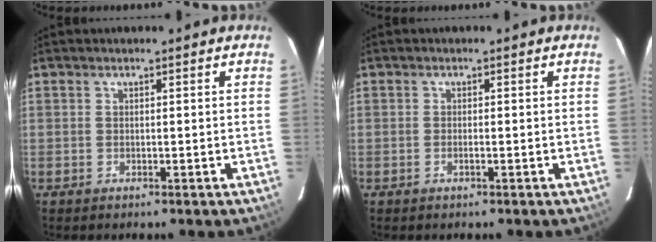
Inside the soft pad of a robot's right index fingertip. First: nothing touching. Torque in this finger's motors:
{"motor_torque": [-0.10, 0.00, 0.00, 0.00]}